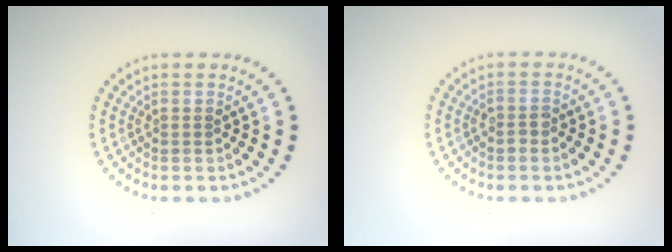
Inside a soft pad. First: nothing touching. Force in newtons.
{"total": 0.8, "press": 0.7, "slide": 0.4}